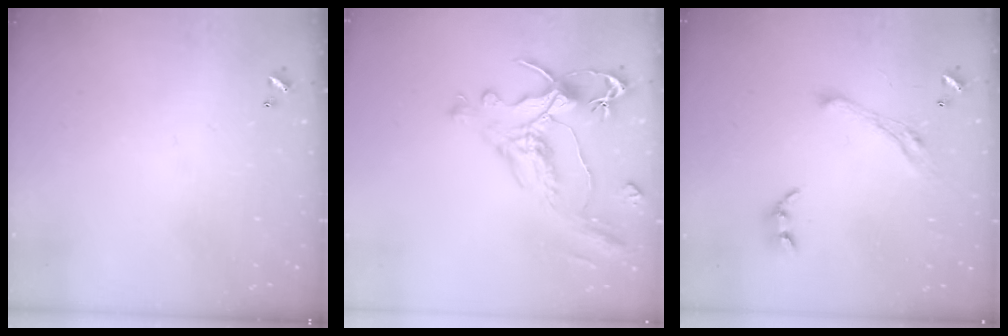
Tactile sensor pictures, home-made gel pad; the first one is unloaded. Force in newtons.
{"total": 1.8, "press": 1.2, "slide": 1.3}
{"total": 7.0, "press": 6.8, "slide": 1.3}